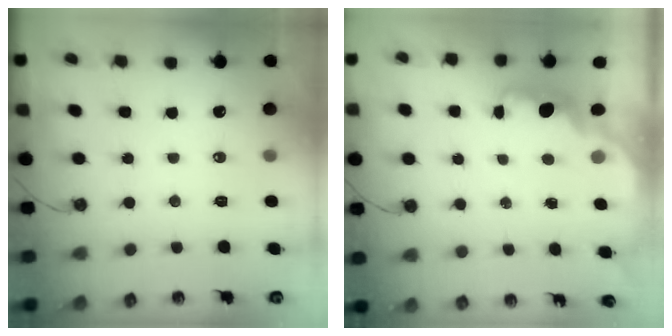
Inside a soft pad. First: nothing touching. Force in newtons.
{"total": 1.7, "press": 1.6, "slide": 0.7}